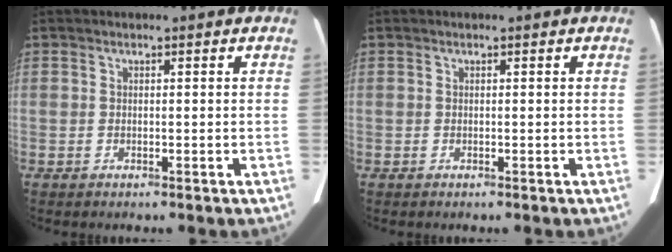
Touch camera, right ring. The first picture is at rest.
{"total": 0.0}